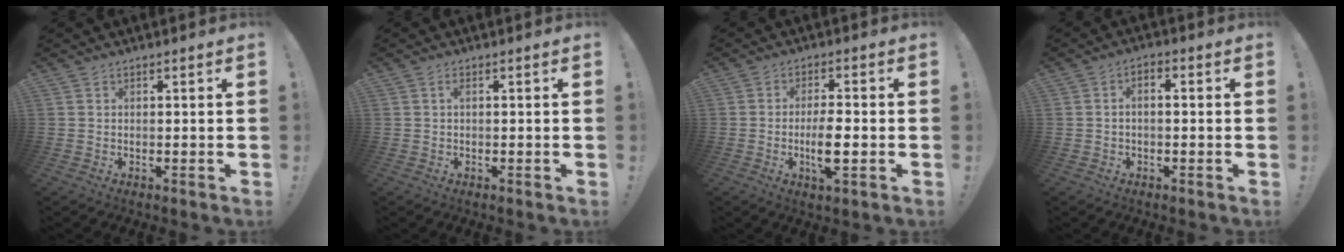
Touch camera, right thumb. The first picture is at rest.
{"total": 1.0, "force": [0.0, 0.3, 1.0], "torque": [-0.021, 0.003, -0.001]}
{"total": 7.6, "force": [-1.9, 1.8, 7.1], "torque": [-0.127, -0.005, -0.035]}
{"total": 2.5, "force": [-1.2, 1.1, 1.9], "torque": [-0.035, 0.011, -0.020]}